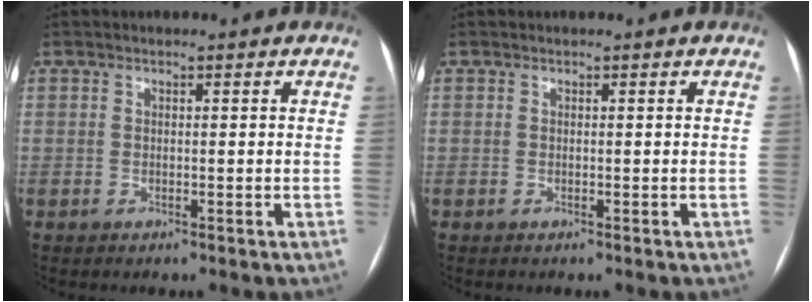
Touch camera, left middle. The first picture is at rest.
{"total": 0.0}